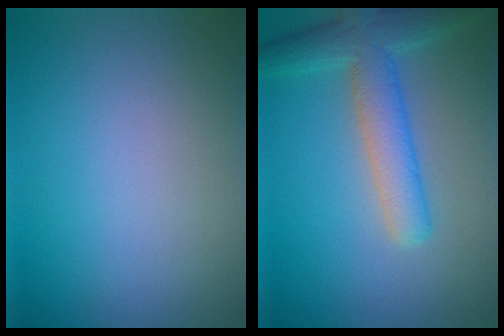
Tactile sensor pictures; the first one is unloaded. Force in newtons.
{"total": 5.1, "press": 5.1, "slide": 0.2}